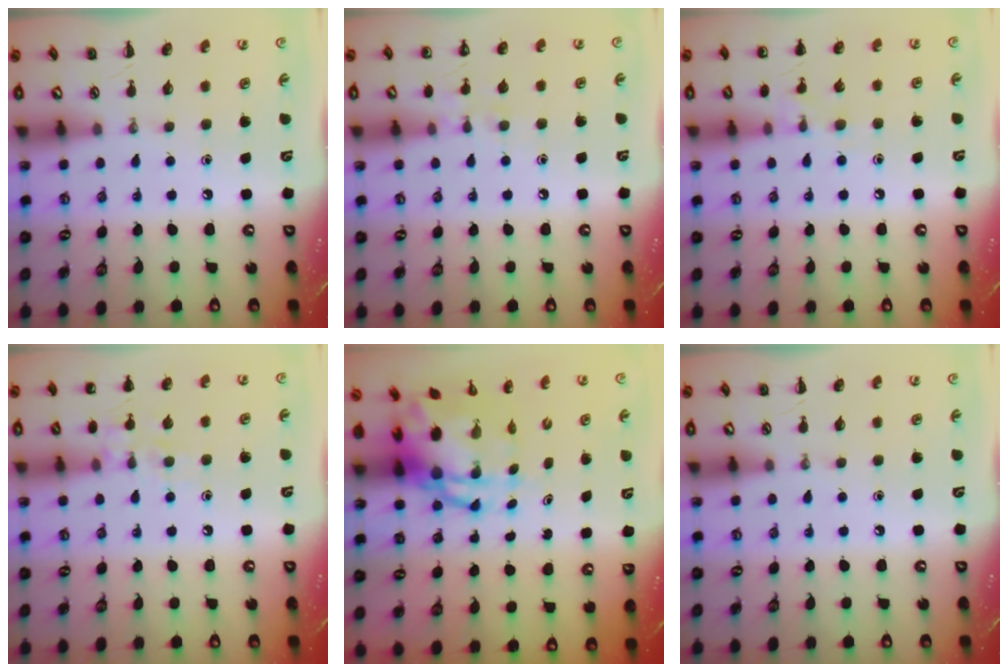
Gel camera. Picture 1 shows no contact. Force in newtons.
{"total": 6.6, "press": 6.3, "slide": 2.0}
{"total": 6.7, "press": 6.5, "slide": 1.8}
{"total": 8.2, "press": 8.1, "slide": 1.0}
{"total": 8.4, "press": 8.1, "slide": 2.1}
{"total": 0.0}